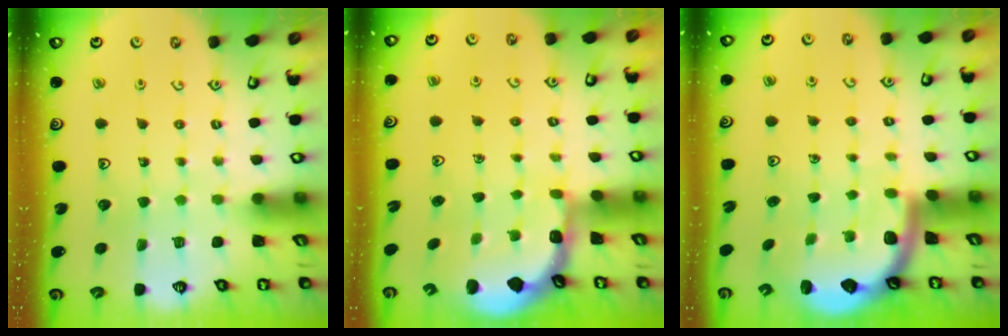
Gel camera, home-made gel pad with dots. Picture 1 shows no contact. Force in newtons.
{"total": 1.7, "press": 1.6, "slide": 0.4}
{"total": 2.3, "press": 2.3, "slide": 0.4}